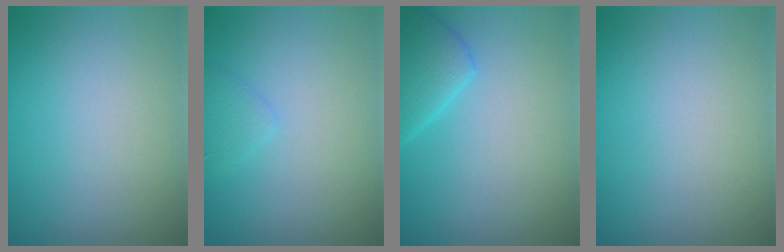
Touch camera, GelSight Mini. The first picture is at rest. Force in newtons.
{"total": 1.0, "press": 1.0, "slide": 0.1}
{"total": 3.1, "press": 3.1, "slide": 0.3}
{"total": 0.0}